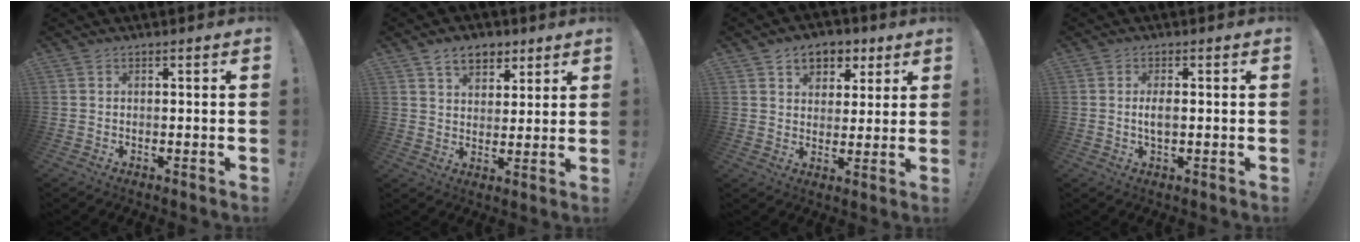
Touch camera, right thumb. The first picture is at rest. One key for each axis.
{"total": 8.5, "fx": 5.1, "fy": 5.6, "fz": 3.8, "tx": -0.047, "ty": -0.022, "tz": 0.096}
{"total": 7.7, "fx": 3.9, "fy": 6.0, "fz": 2.8, "tx": -0.030, "ty": -0.021, "tz": 0.074}
{"total": 3.3, "fx": -0.2, "fy": 1.3, "fz": 3.0, "tx": -0.058, "ty": -0.001, "tz": -0.007}